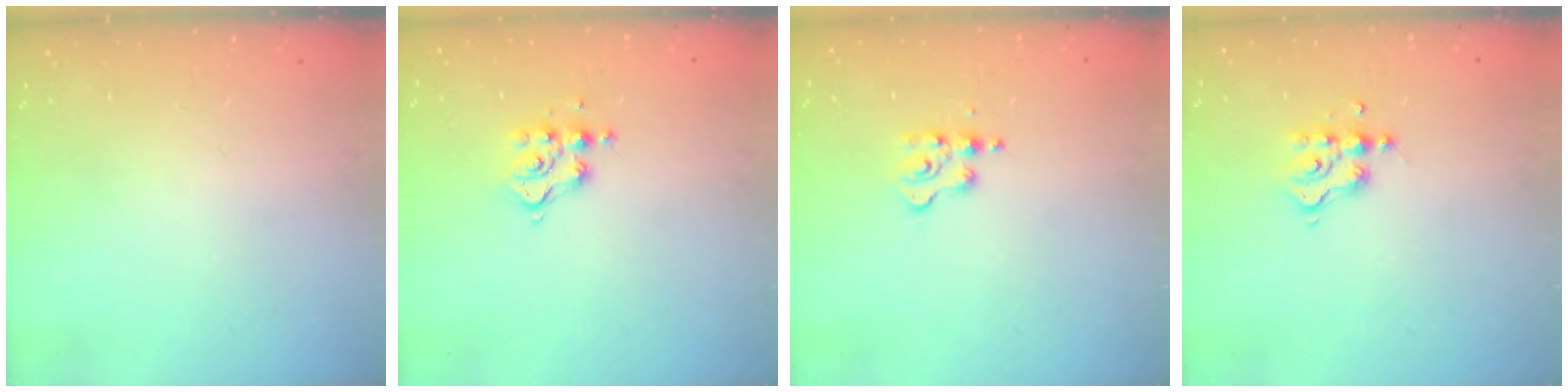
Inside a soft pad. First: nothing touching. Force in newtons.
{"total": 7.7, "press": 7.7, "slide": 0.4}
{"total": 4.0, "press": 4.0, "slide": 0.6}
{"total": 5.0, "press": 5.0, "slide": 0.3}